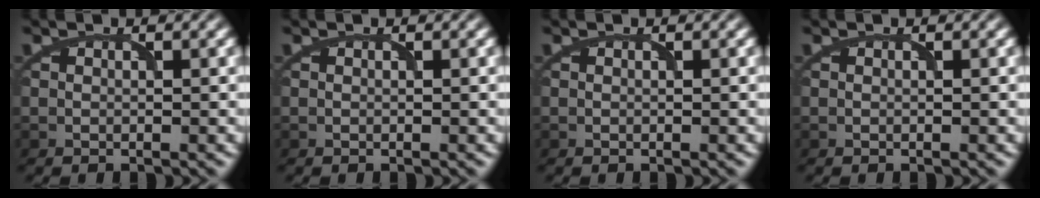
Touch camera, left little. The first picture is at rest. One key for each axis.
{"total": 0.0}
{"total": 0.0}
{"total": 0.0}